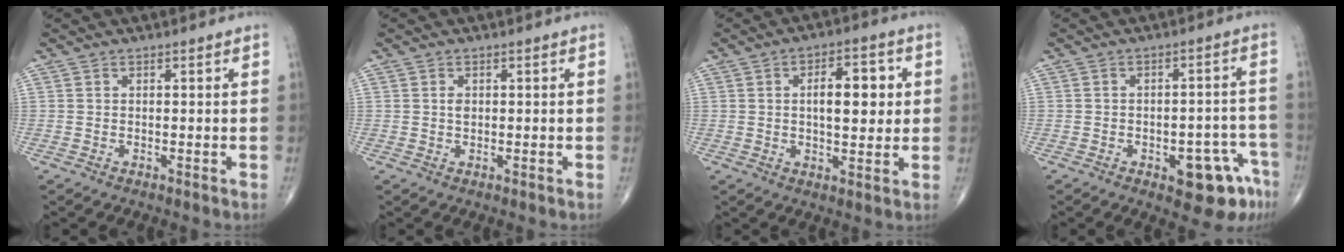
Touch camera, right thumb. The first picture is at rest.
{"total": 1.3, "force": [0.3, 0.9, 0.9], "torque": [-0.012, 0.000, 0.006]}
{"total": 9.6, "force": [1.6, 4.5, 8.4], "torque": [-0.100, 0.003, 0.022]}
{"total": 10.1, "force": [-5.1, 4.4, 7.5], "torque": [-0.061, 0.041, -0.056]}